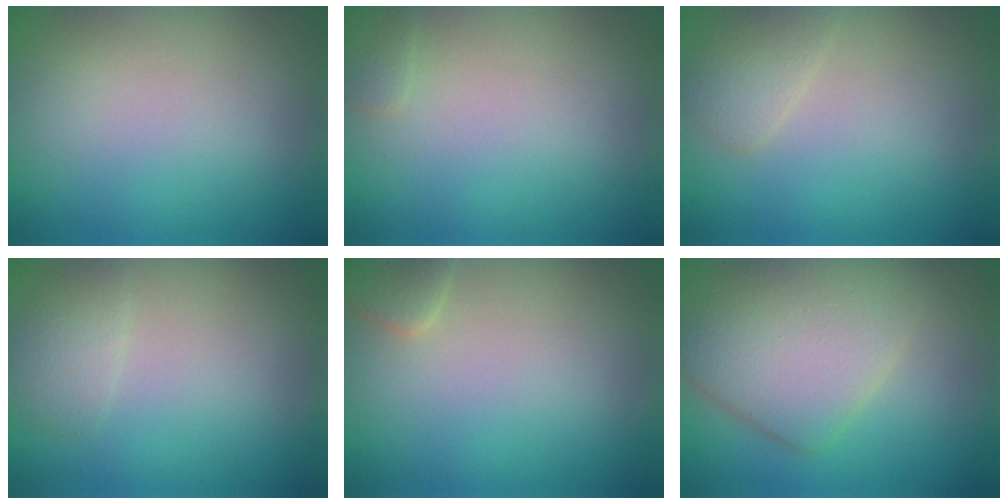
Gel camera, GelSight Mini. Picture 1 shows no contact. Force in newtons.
{"total": 0.8, "press": 0.8, "slide": 0.1}
{"total": 1.7, "press": 1.7, "slide": 0.0}
{"total": 1.5, "press": 1.5, "slide": 0.0}
{"total": 1.7, "press": 1.7, "slide": 0.1}
{"total": 6.8, "press": 6.7, "slide": 0.5}